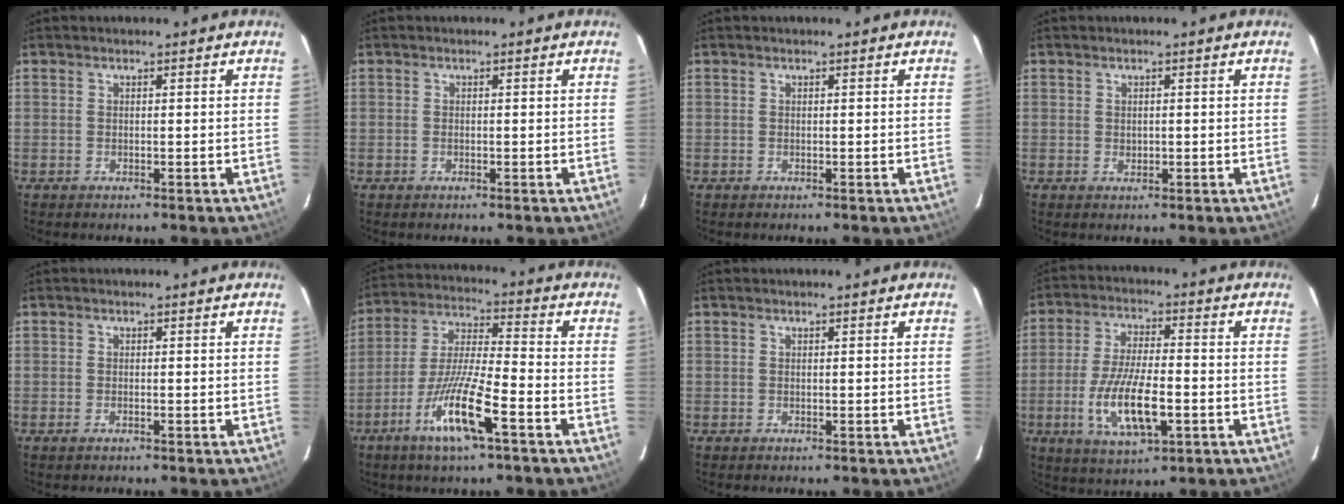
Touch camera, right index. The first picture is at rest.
{"total": 0.5, "force": [-0.3, 0.4, 0.2], "torque": [-0.003, -0.002, -0.004]}
{"total": 0.0}
{"total": 0.9, "force": [0.0, 0.8, 0.4], "torque": [-0.003, 0.000, 0.002]}
{"total": 0.8, "force": [-0.6, 0.3, 0.5], "torque": [-0.010, -0.001, -0.012]}
{"total": 13.1, "force": [-6.9, 1.7, 11.0], "torque": [-0.229, -0.012, -0.136]}
{"total": 0.0}
{"total": 12.8, "force": [-3.9, 4.3, 11.4], "torque": [-0.231, -0.014, -0.066]}